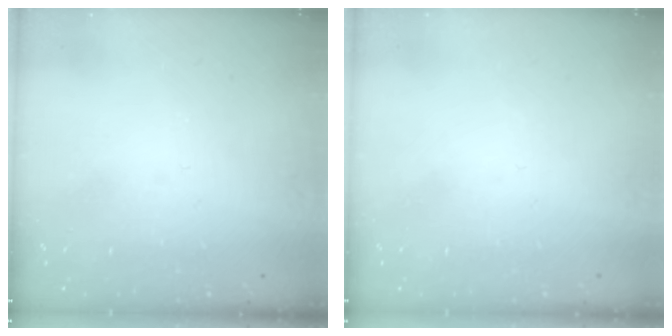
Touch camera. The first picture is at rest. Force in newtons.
{"total": 1.9, "press": 1.9, "slide": 0.1}